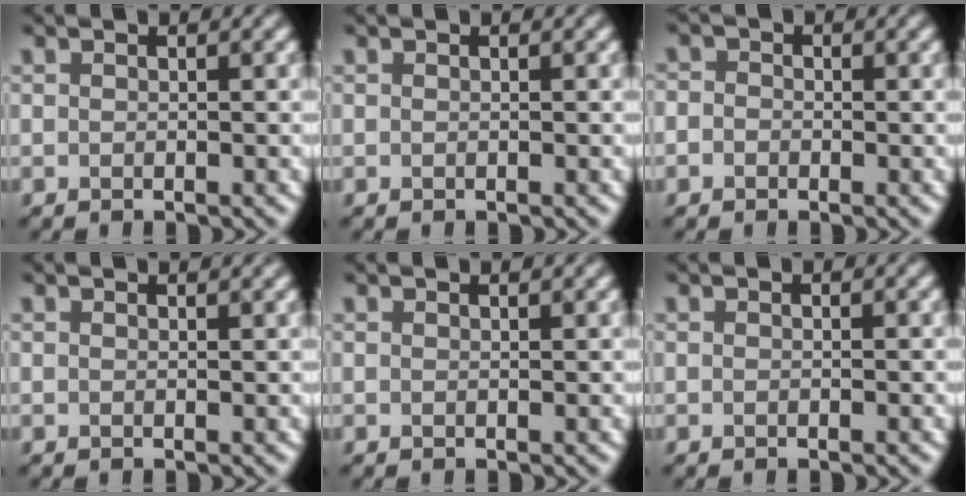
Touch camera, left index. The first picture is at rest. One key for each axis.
{"total": 0.0}
{"total": 1.7, "fx": 0.0, "fy": 1.5, "fz": 0.6, "tx": 0.004, "ty": 0.003, "tz": -0.022}
{"total": 1.0, "fx": 0.9, "fy": 0.2, "fz": 0.4, "tx": -0.004, "ty": -0.001, "tz": 0.011}
{"total": 0.8, "fx": 0.7, "fy": 0.1, "fz": 0.3, "tx": -0.002, "ty": 0.000, "tz": 0.009}
{"total": 0.0}